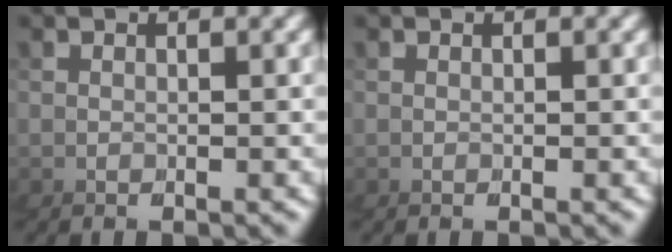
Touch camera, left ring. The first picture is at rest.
{"total": 0.0}